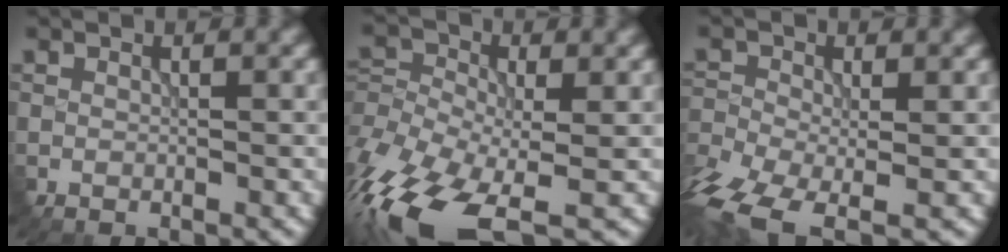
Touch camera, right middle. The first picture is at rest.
{"total": 12.2, "force": [-7.0, 5.5, 8.4], "torque": [-0.191, -0.022, -0.130]}
{"total": 7.6, "force": [-4.6, 3.4, 5.0], "torque": [-0.106, -0.024, -0.097]}